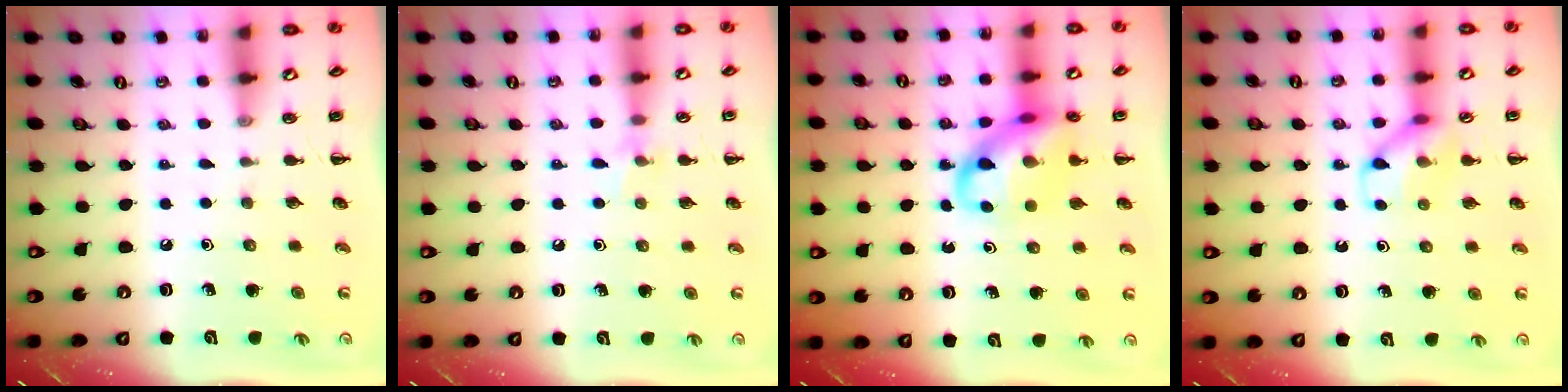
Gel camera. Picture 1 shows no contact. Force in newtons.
{"total": 5.6, "press": 5.5, "slide": 1.4}
{"total": 13.6, "press": 13.1, "slide": 3.4}
{"total": 10.0, "press": 9.9, "slide": 0.7}